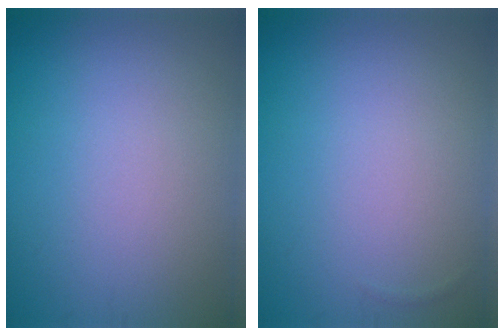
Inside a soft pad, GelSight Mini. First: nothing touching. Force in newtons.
{"total": 0.0}